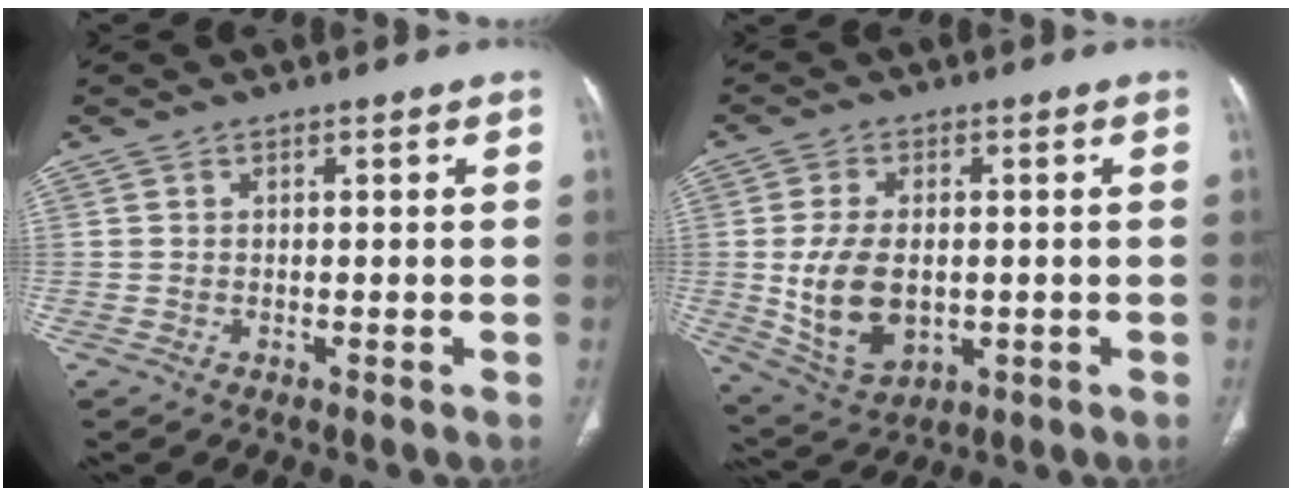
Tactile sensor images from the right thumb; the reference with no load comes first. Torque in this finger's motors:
{"motor_torque": [-0.90, 0.78, 0.75, 0.84, 0.10]}